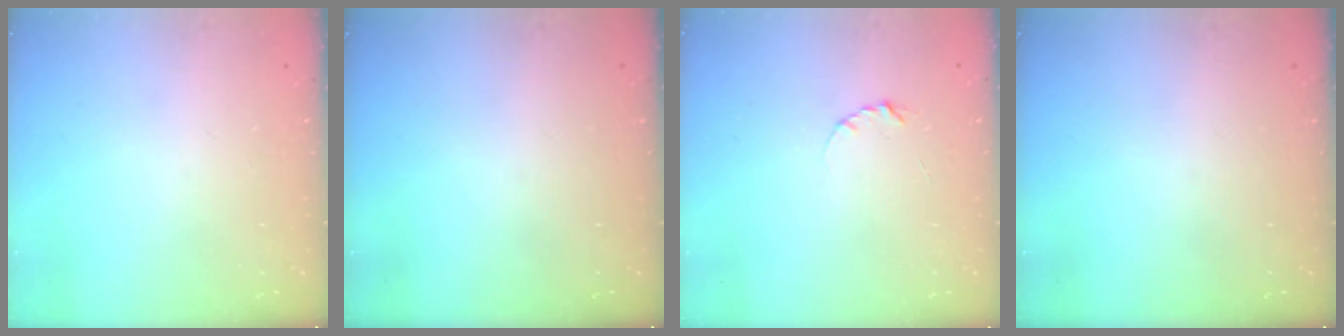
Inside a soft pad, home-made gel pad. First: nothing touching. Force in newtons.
{"total": 0.0}
{"total": 2.3, "press": 2.3, "slide": 0.4}
{"total": 0.0}